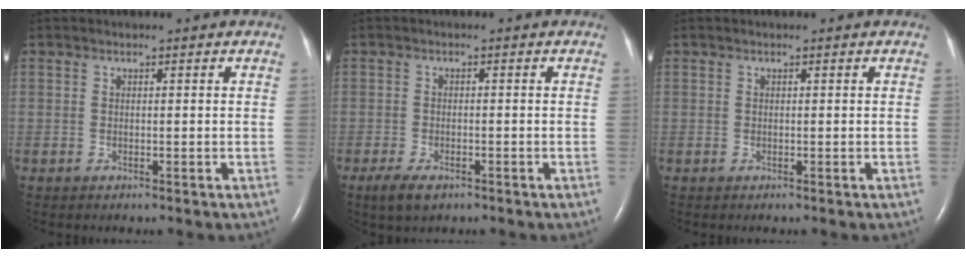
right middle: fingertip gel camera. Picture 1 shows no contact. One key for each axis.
{"total": 3.6, "fx": -2.2, "fy": 1.5, "fz": 2.3, "tx": -0.055, "ty": -0.007, "tz": -0.035}
{"total": 0.0}